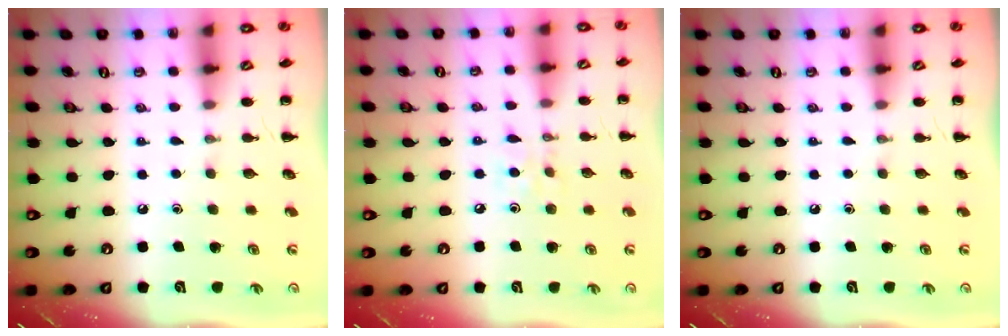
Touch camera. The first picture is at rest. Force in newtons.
{"total": 5.4, "press": 5.1, "slide": 1.8}
{"total": 0.0}